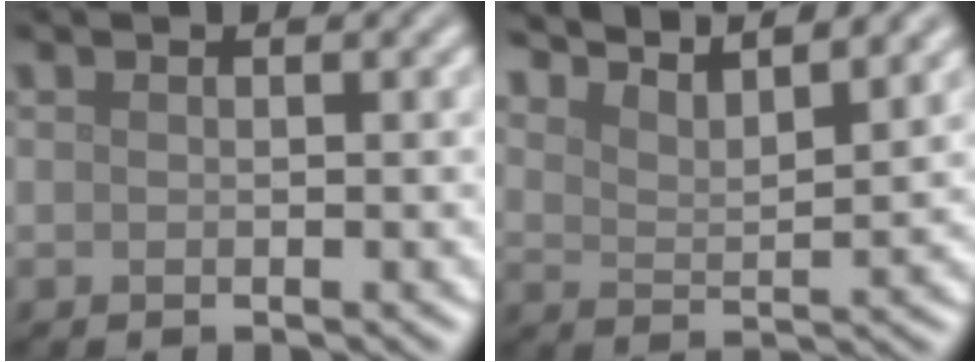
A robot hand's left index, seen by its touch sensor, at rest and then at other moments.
{"total": 7.5, "force": [6.6, 1.5, 3.2], "torque": [-0.045, 0.019, 0.076]}